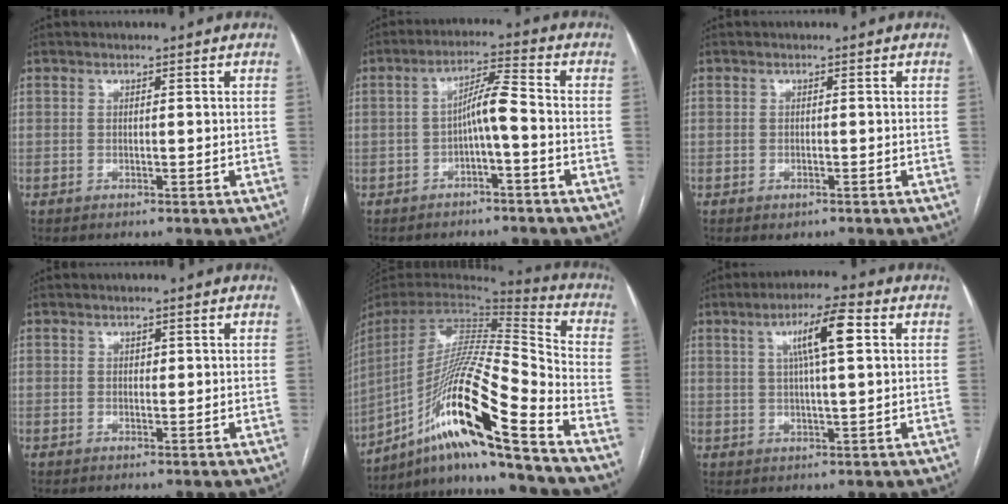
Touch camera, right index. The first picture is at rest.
{"total": 5.0, "force": [-1.3, 0.1, 4.8], "torque": [-0.086, 0.018, -0.020]}
{"total": 0.9, "force": [-0.5, 0.5, 0.6], "torque": [-0.008, -0.001, -0.003]}
{"total": 0.6, "force": [0.2, 0.5, 0.4], "torque": [-0.001, 0.000, 0.002]}
{"total": 22.2, "force": [-14.5, -1.1, 16.8], "torque": [-0.328, -0.015, -0.271]}
{"total": 7.8, "force": [2.4, 0.5, 7.4], "torque": [-0.130, 0.011, 0.038]}